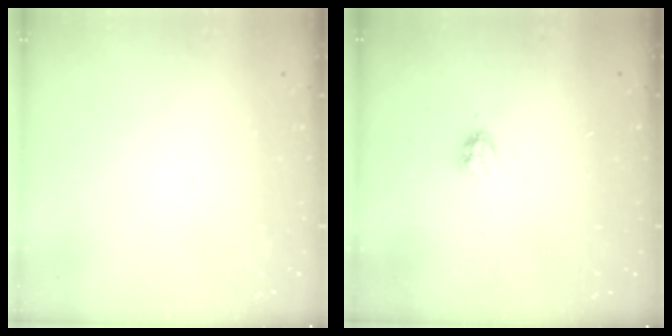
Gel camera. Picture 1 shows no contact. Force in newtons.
{"total": 2.9, "press": 2.9, "slide": 0.5}